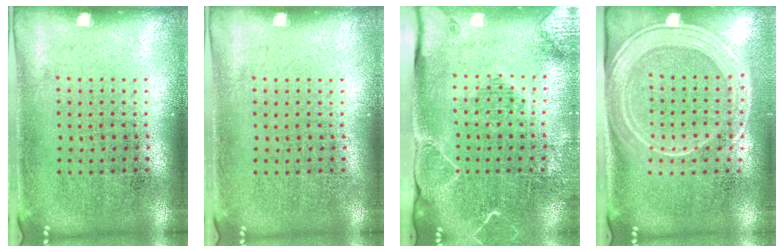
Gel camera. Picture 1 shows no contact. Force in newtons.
{"total": 0.0}
{"total": 2.0, "press": 2.0, "slide": 0.2}
{"total": 2.1, "press": 1.8, "slide": 1.1}